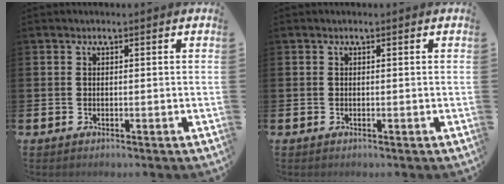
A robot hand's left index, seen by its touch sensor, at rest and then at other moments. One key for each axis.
{"total": 0.0}